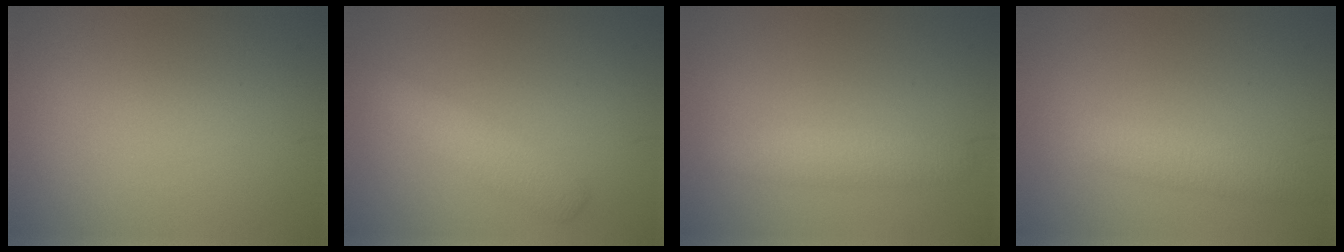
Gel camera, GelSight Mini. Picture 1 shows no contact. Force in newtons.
{"total": 2.8, "press": 2.8, "slide": 0.1}
{"total": 2.4, "press": 2.4, "slide": 0.0}
{"total": 3.0, "press": 3.0, "slide": 0.1}